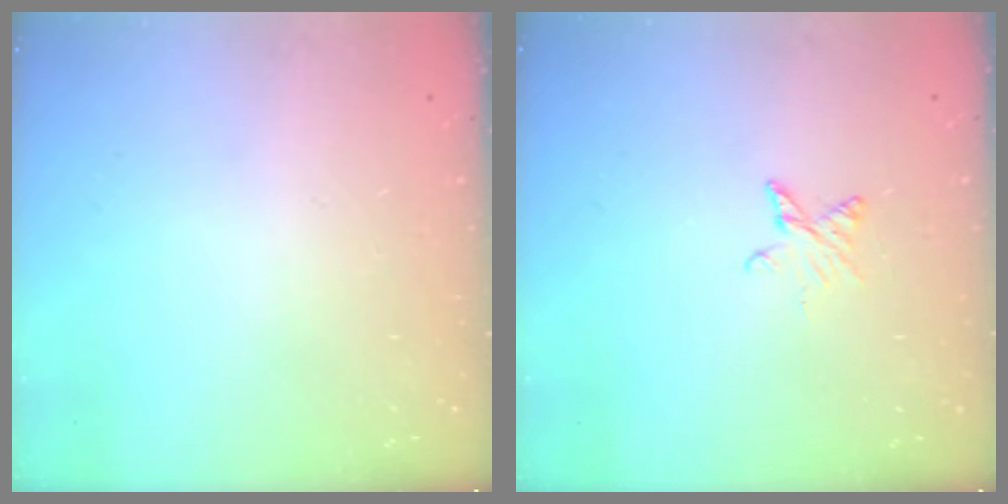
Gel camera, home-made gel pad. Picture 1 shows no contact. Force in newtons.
{"total": 3.1, "press": 3.1, "slide": 0.4}